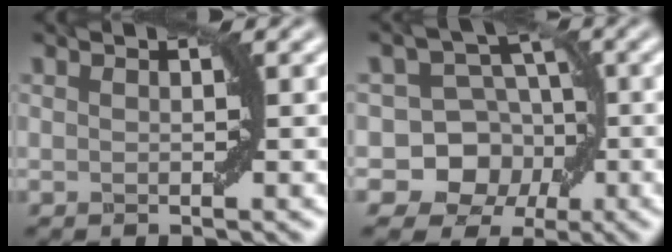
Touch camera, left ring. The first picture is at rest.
{"total": 8.5, "force": [-2.5, 7.8, 2.4], "torque": [-0.021, 0.020, -0.064]}